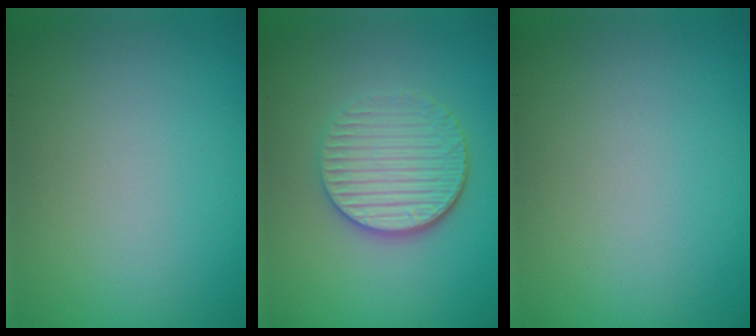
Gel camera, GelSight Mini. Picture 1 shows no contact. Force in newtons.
{"total": 4.7, "press": 3.7, "slide": 3.0}
{"total": 0.0}